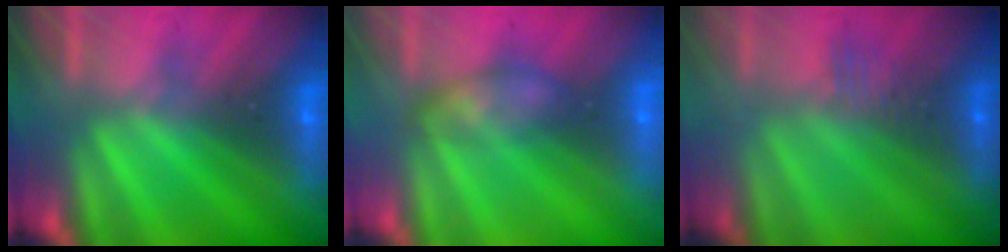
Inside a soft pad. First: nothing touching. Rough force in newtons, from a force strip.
{"total": 2.3}
{"total": 3.2}